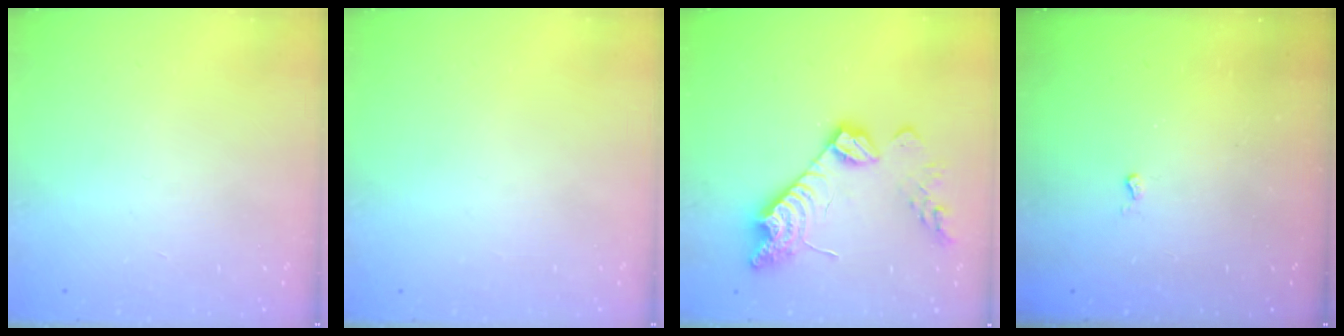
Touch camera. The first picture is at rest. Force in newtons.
{"total": 0.0}
{"total": 17.4, "press": 17.4, "slide": 1.1}
{"total": 2.6, "press": 2.6, "slide": 0.5}